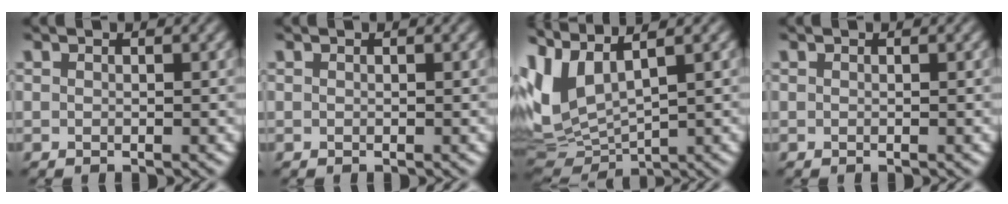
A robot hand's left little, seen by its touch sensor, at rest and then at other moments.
{"total": 0.0}
{"total": 7.2, "force": [3.5, 3.1, 5.5], "torque": [-0.146, 0.002, 0.075]}
{"total": 0.0}